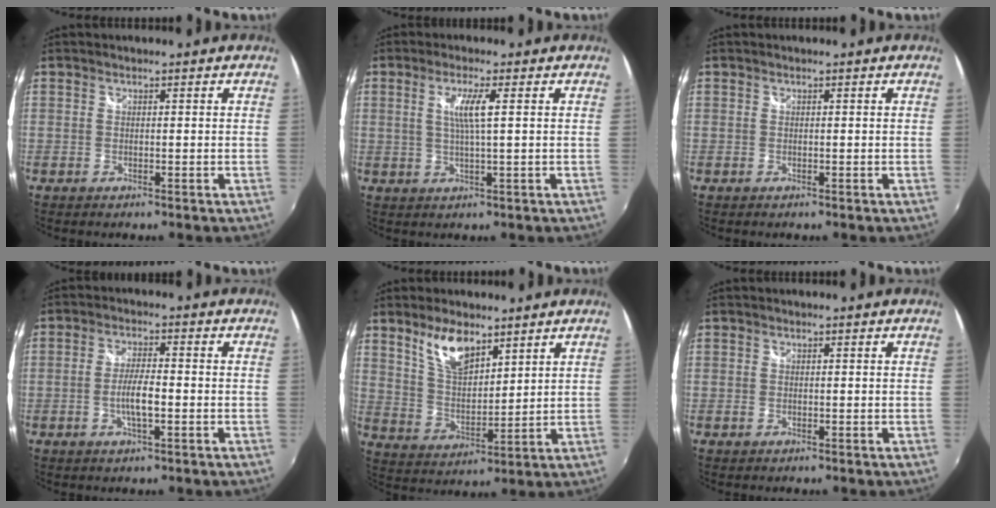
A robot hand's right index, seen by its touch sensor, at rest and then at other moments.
{"total": 4.6, "force": [1.1, -0.1, 4.4], "torque": [-0.086, -0.004, 0.021]}
{"total": 0.0}
{"total": 5.1, "force": [-1.4, 1.1, 4.7], "torque": [-0.093, -0.001, -0.024]}
{"total": 9.4, "force": [6.2, 4.0, 5.8], "torque": [-0.104, 0.004, 0.125]}
{"total": 0.0}